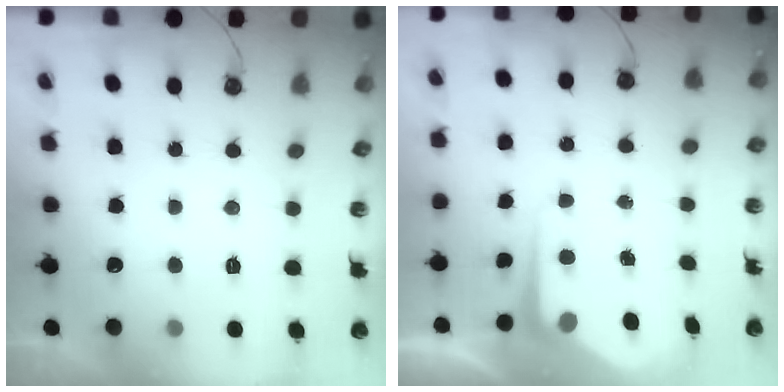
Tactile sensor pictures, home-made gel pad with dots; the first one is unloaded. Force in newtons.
{"total": 5.6, "press": 5.6, "slide": 0.2}